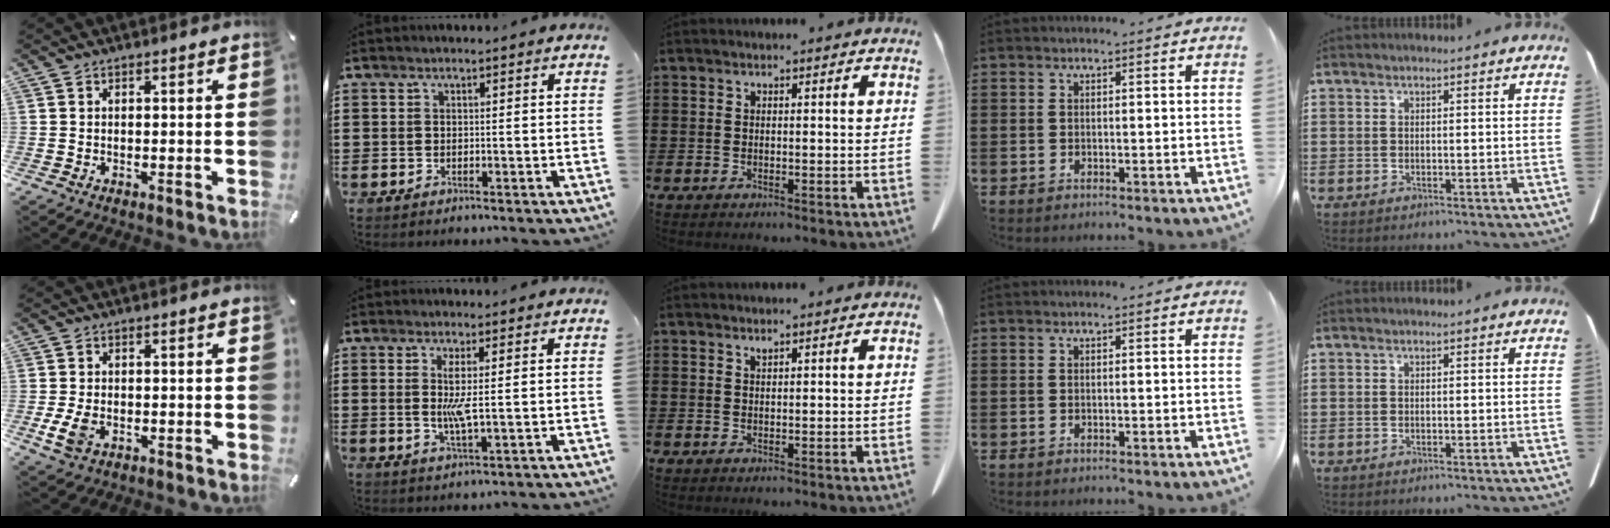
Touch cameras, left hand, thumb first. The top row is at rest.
{"thumb": {"total": 4.7, "force": [-1.4, 3.1, 3.3], "torque": [-0.087, -0.005, -0.030]}, "index": {"total": 4.4, "force": [0.5, 0.4, 4.3], "torque": [-0.090, -0.006, 0.005]}, "middle": {"total": 0.6, "force": [0.6, 0.0, 0.3], "torque": [-0.007, -0.002, 0.012]}}